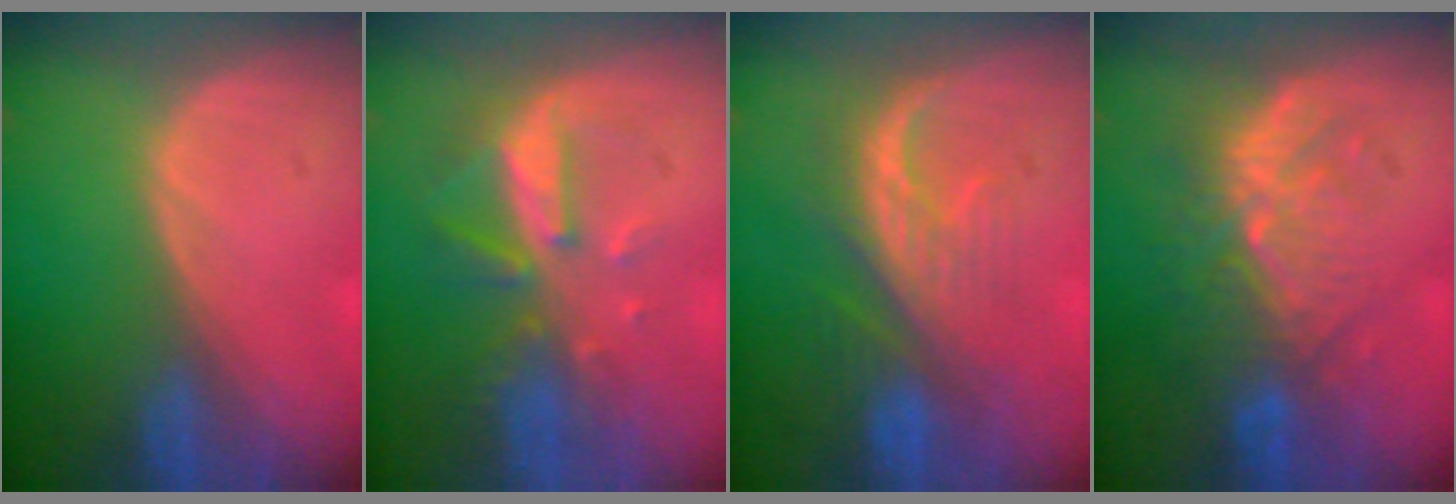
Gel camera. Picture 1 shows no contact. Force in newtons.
{"total": 8.1, "press": 7.5, "slide": 3.3}
{"total": 8.3, "press": 8.1, "slide": 2.0}
{"total": 9.4, "press": 9.0, "slide": 2.7}